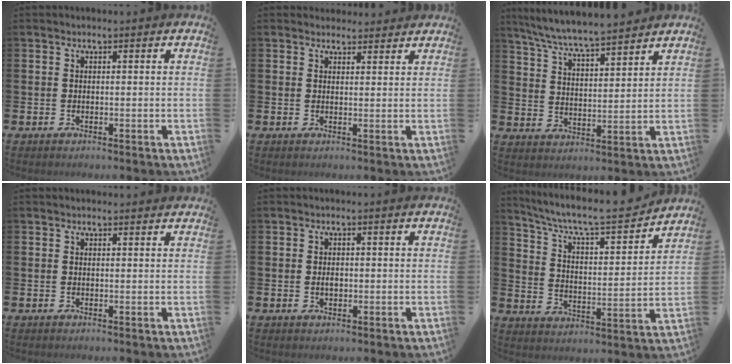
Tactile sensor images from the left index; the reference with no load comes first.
{"total": 2.3, "force": [2.1, 0.8, -0.2], "torque": [0.007, -0.009, 0.038]}
{"total": 6.5, "force": [6.3, 0.1, 1.7], "torque": [-0.065, -0.041, 0.111]}
{"total": 0.5, "force": [0.5, 0.1, 0.1], "torque": [0.005, -0.002, 0.008]}
{"total": 1.4, "force": [-0.1, 0.9, 1.1], "torque": [-0.010, 0.000, -0.006]}
{"total": 8.0, "force": [7.1, 1.3, 3.3], "torque": [-0.095, -0.055, 0.117]}